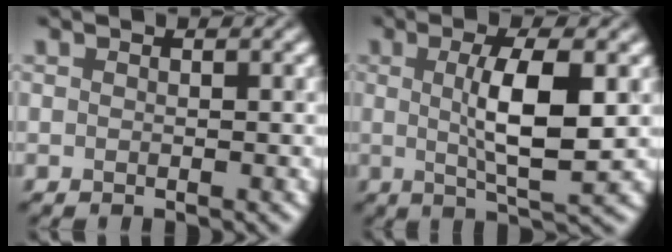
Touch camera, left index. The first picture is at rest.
{"total": 6.1, "force": [0.6, 1.4, 5.9], "torque": [-0.103, 0.001, 0.012]}